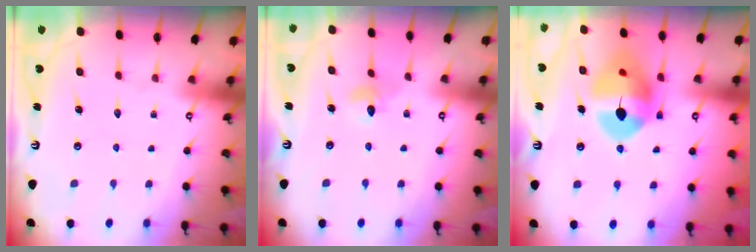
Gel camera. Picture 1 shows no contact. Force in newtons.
{"total": 4.8, "press": 4.8, "slide": 0.6}
{"total": 13.6, "press": 13.5, "slide": 1.6}